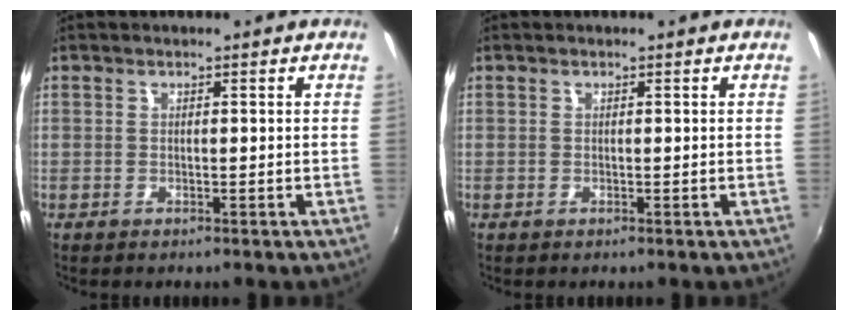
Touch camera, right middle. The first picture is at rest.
{"total": 0.0}